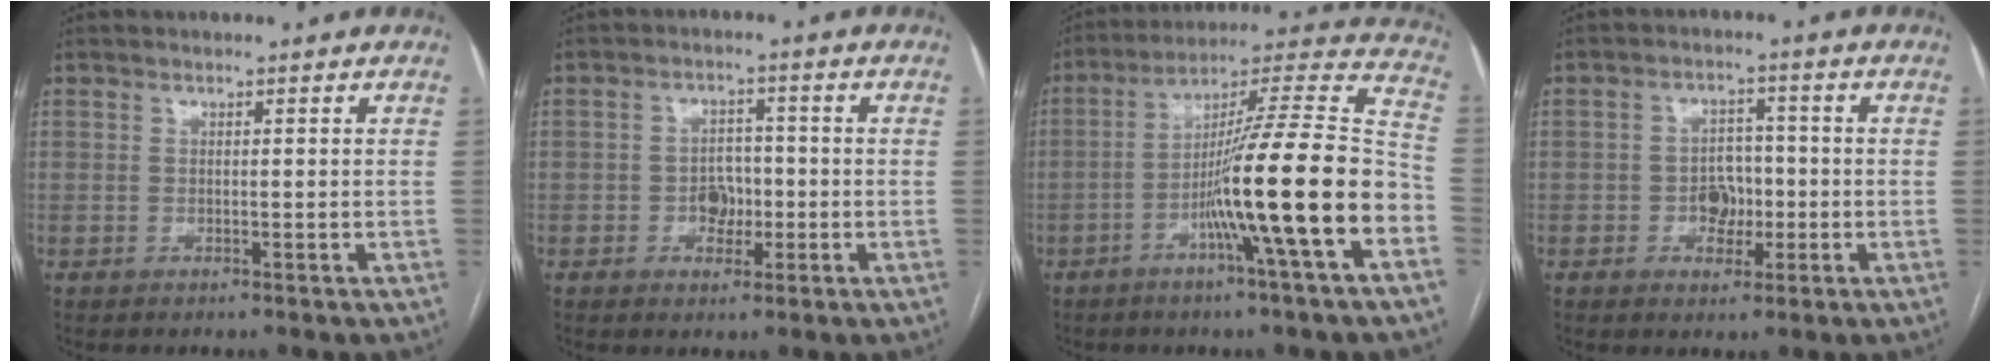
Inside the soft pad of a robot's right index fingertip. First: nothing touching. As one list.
[{"total": 4.1, "force": [-1.0, 3.1, 2.5], "torque": [-0.036, 0.009, -0.014]}, {"total": 20.4, "force": [-6.8, -1.1, 19.2], "torque": [-0.284, 0.004, -0.121]}, {"total": 4.7, "force": [-1.2, 3.5, 2.9], "torque": [-0.043, 0.011, -0.016]}]